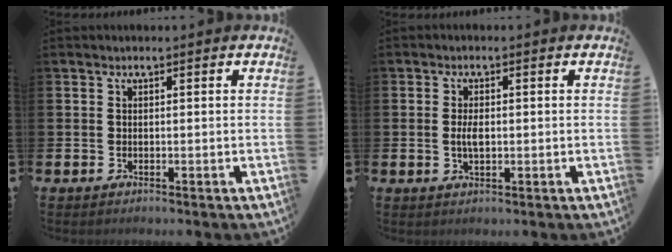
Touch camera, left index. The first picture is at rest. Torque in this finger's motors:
{"motor_torque": [0.66, 0.20, 0.43, 0.11]}